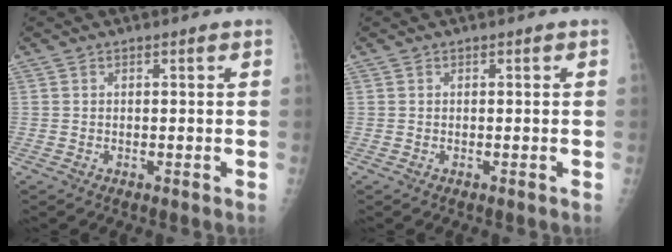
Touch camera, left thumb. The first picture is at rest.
{"total": 0.0}